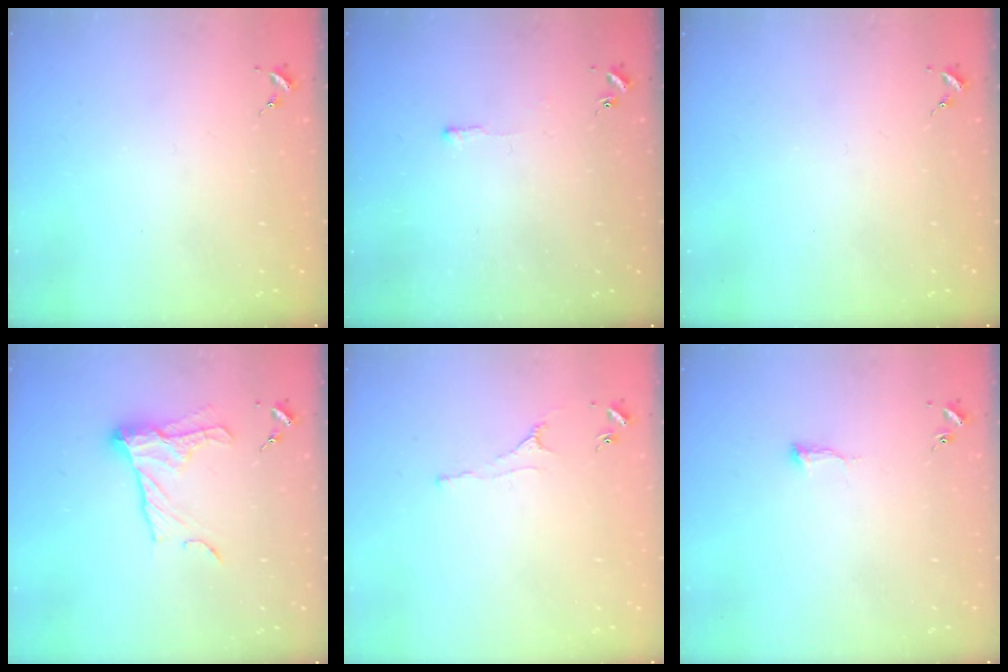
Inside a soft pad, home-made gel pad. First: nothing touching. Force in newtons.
{"total": 2.6, "press": 2.6, "slide": 0.4}
{"total": 0.0}
{"total": 13.6, "press": 13.6, "slide": 1.1}
{"total": 2.2, "press": 2.1, "slide": 0.4}
{"total": 6.5, "press": 6.5, "slide": 0.5}